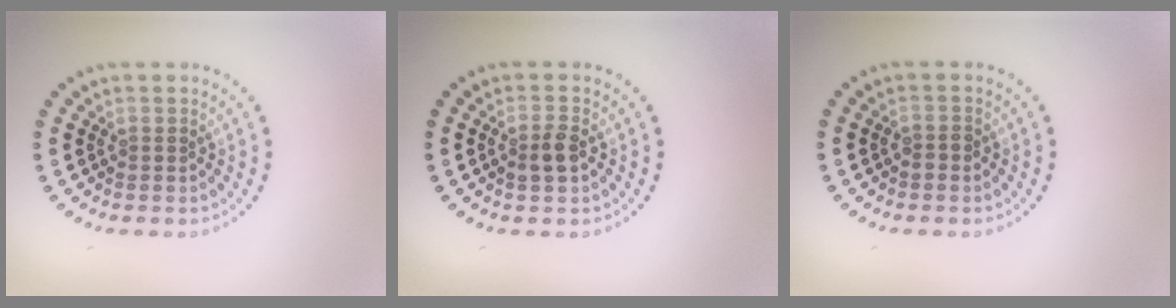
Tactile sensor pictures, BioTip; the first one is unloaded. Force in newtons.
{"total": 1.8, "press": 1.8, "slide": 0.5}
{"total": 0.9, "press": 0.8, "slide": 0.3}